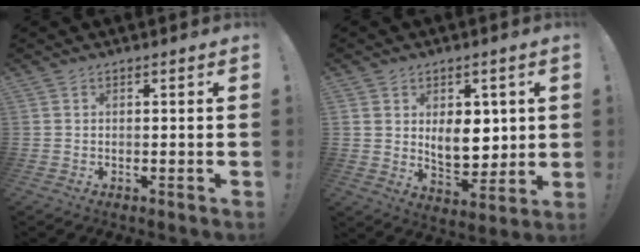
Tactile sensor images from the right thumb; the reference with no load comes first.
{"total": 10.1, "force": [3.0, 7.3, 6.3], "torque": [-0.080, -0.019, 0.060]}